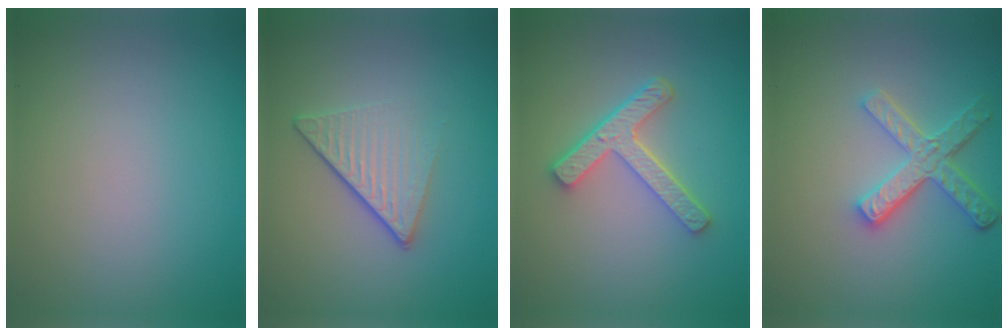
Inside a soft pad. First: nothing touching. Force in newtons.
{"total": 4.4, "press": 2.8, "slide": 3.4}
{"total": 4.3, "press": 3.3, "slide": 2.7}
{"total": 3.9, "press": 3.2, "slide": 2.2}